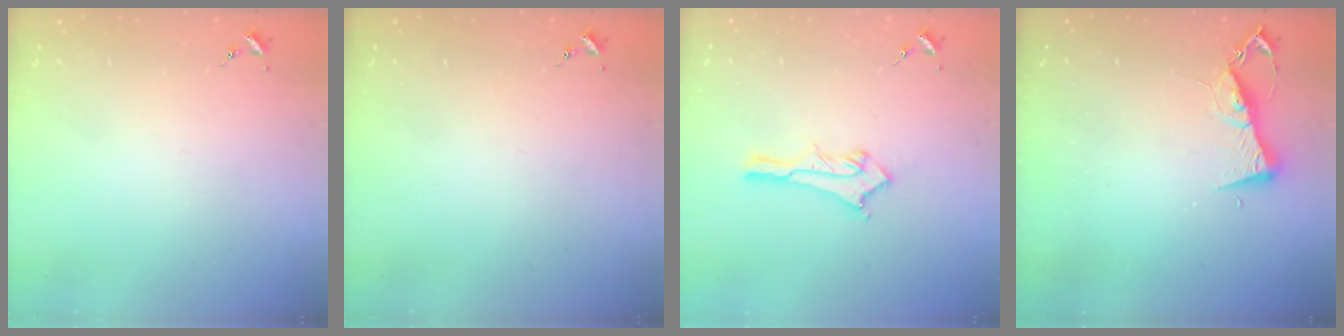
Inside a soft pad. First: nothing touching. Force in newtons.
{"total": 0.0}
{"total": 12.5, "press": 12.5, "slide": 1.2}
{"total": 7.2, "press": 7.1, "slide": 0.7}